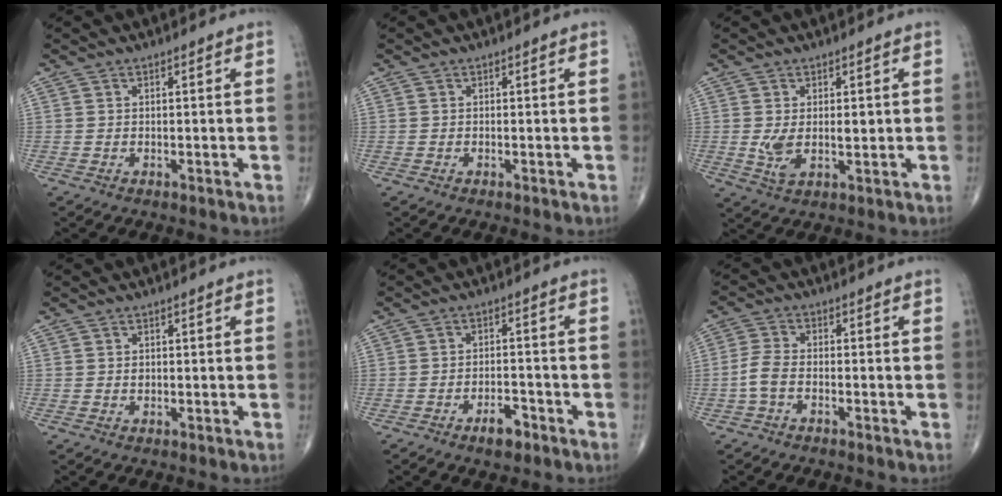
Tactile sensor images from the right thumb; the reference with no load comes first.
{"total": 0.0}
{"total": 5.4, "force": [0.3, 2.8, 4.5], "torque": [-0.080, -0.008, 0.013]}
{"total": 0.6, "force": [0.1, 0.5, 0.4], "torque": [-0.004, 0.001, 0.000]}
{"total": 4.1, "force": [-2.6, 1.8, 2.6], "torque": [-0.032, 0.018, -0.042]}
{"total": 3.8, "force": [-1.5, 1.9, 2.9], "torque": [-0.068, 0.017, -0.037]}